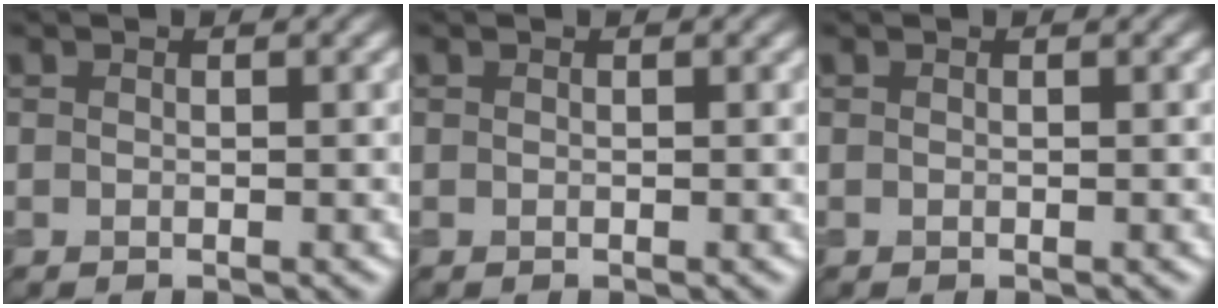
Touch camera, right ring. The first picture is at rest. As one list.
[{"total": 0.0}, {"total": 0.0}]